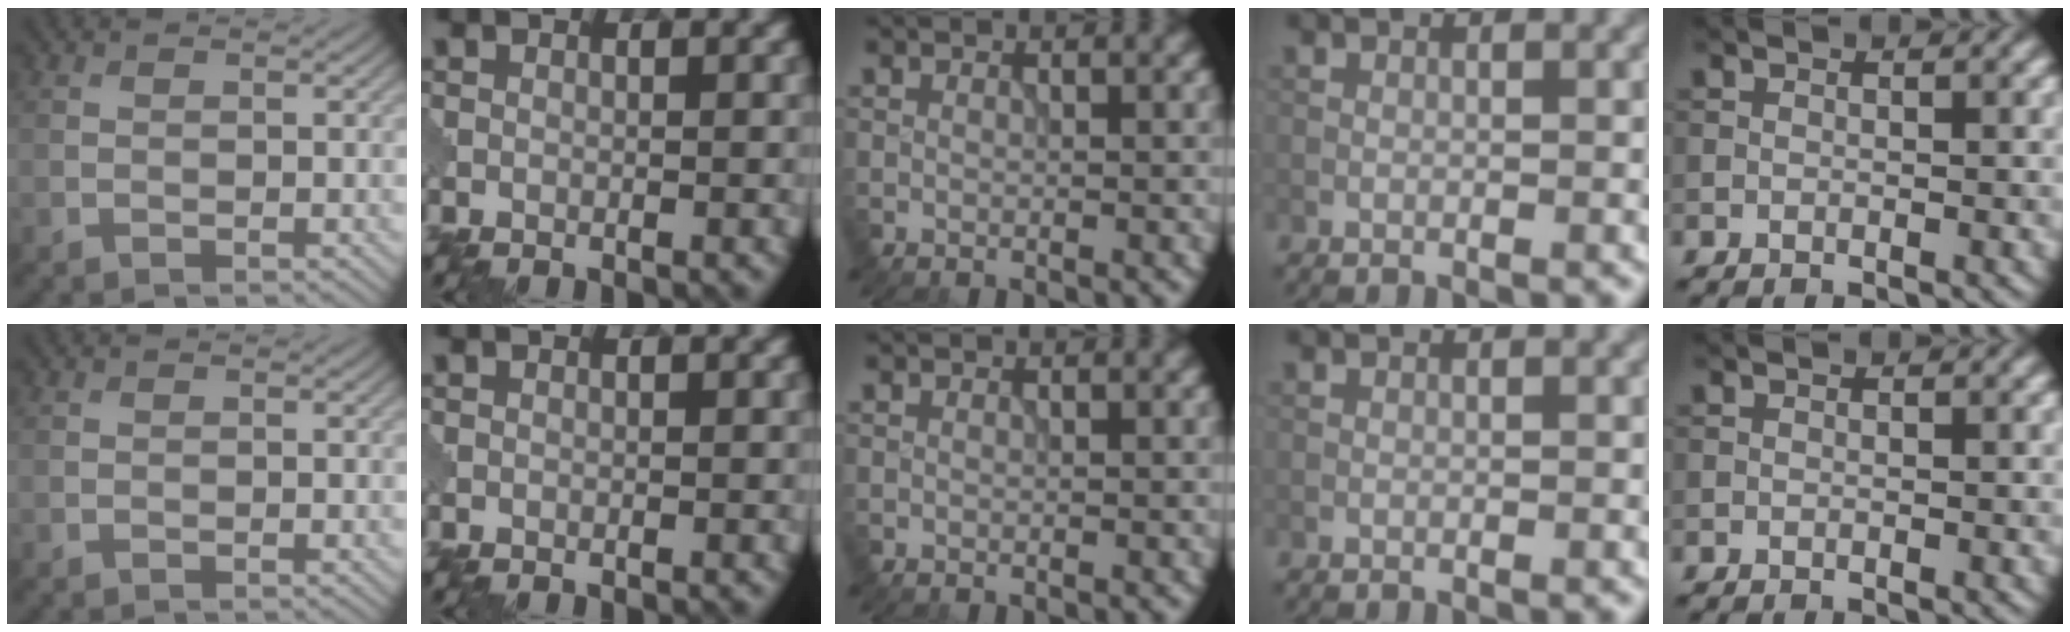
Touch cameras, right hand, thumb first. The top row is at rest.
{}